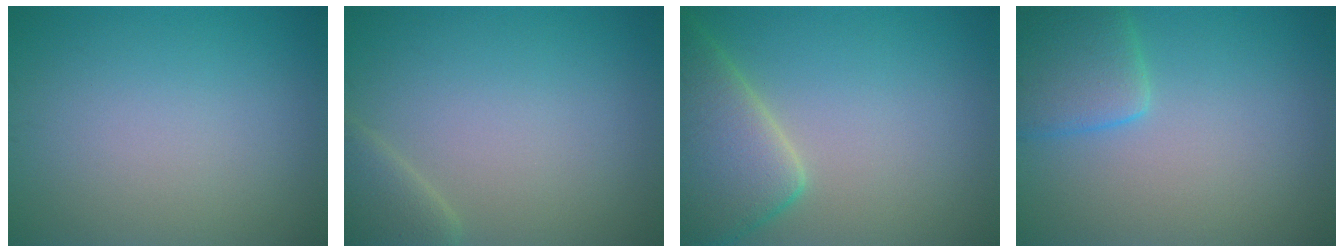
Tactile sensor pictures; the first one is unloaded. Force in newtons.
{"total": 2.5, "press": 2.5, "slide": 0.2}
{"total": 7.4, "press": 7.4, "slide": 0.6}
{"total": 3.8, "press": 3.8, "slide": 0.2}